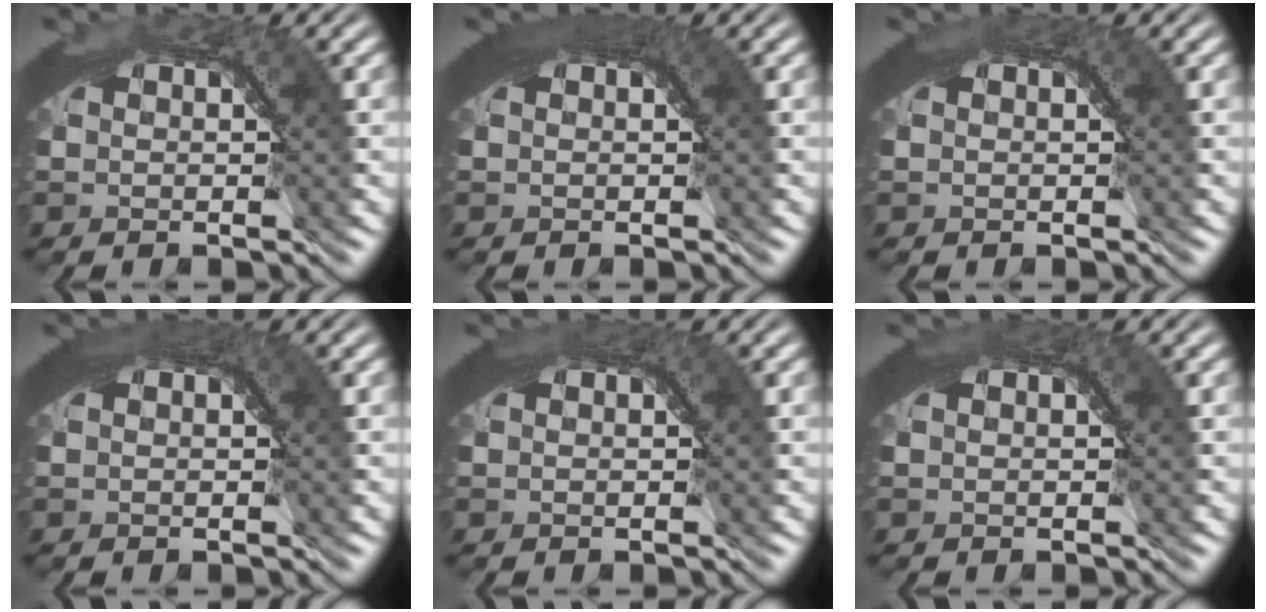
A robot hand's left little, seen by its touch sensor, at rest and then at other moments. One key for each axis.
{"total": 2.2, "fx": 1.1, "fy": 0.5, "fz": 1.8, "tx": -0.019, "ty": 0.005, "tz": 0.013}
{"total": 0.9, "fx": 0.4, "fy": 0.2, "fz": 0.7, "tx": -0.007, "ty": 0.001, "tz": 0.005}
{"total": 1.5, "fx": 0.9, "fy": 0.3, "fz": 1.2, "tx": -0.011, "ty": 0.002, "tz": 0.011}
{"total": 1.0, "fx": 0.5, "fy": 0.2, "fz": 0.9, "tx": -0.007, "ty": 0.001, "tz": 0.006}
{"total": 1.2, "fx": 0.6, "fy": 0.3, "fz": 1.0, "tx": -0.010, "ty": 0.002, "tz": 0.007}